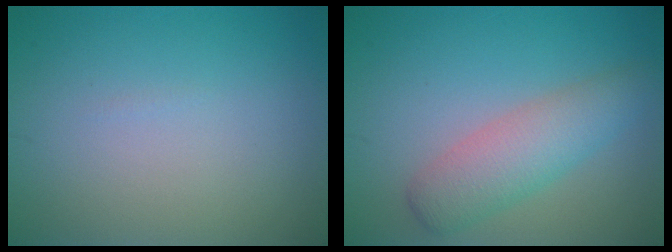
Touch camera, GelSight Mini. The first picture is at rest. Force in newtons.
{"total": 4.1, "press": 4.1, "slide": 0.2}